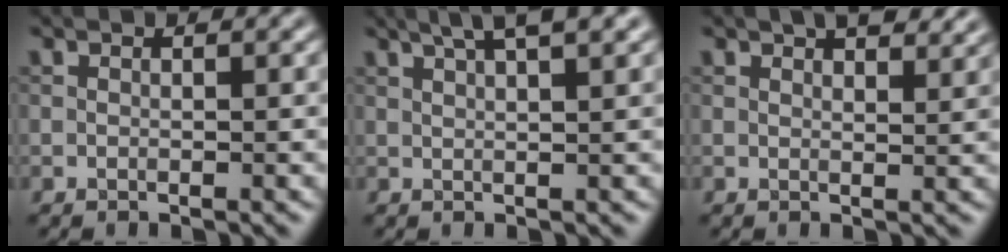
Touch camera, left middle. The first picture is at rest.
{"total": 5.0, "force": [3.2, 1.2, 3.7], "torque": [-0.041, 0.019, 0.026]}
{"total": 3.7, "force": [2.8, 1.2, 2.1], "torque": [-0.026, 0.004, 0.033]}